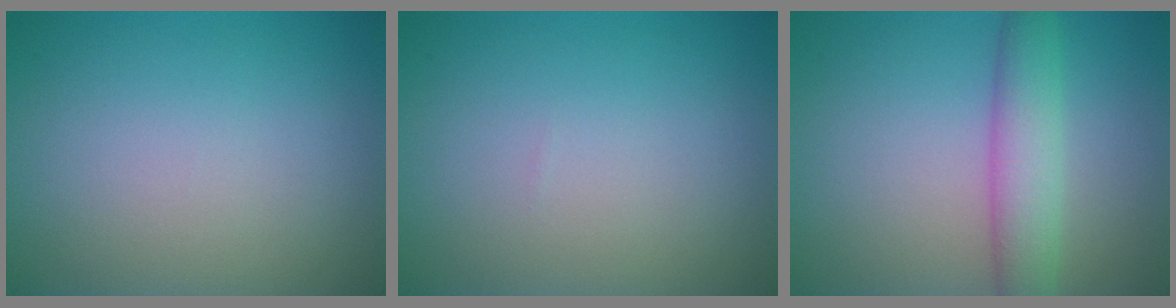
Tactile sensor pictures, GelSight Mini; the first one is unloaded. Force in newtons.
{"total": 0.0}
{"total": 4.2, "press": 4.2, "slide": 0.3}